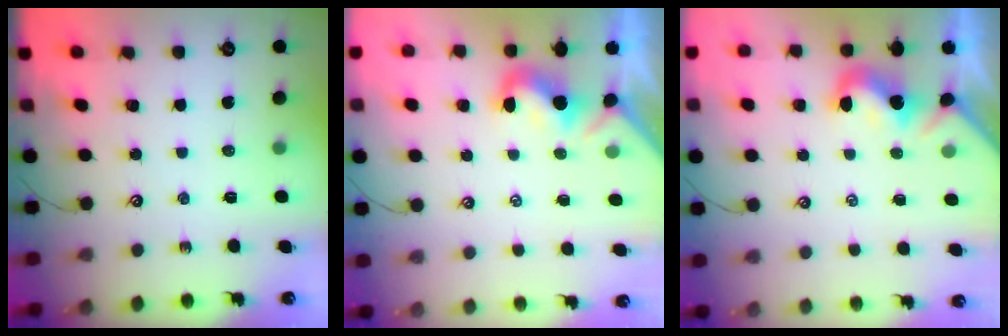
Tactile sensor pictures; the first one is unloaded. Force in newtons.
{"total": 0.6, "press": 0.1, "slide": 0.6}
{"total": 0.0}